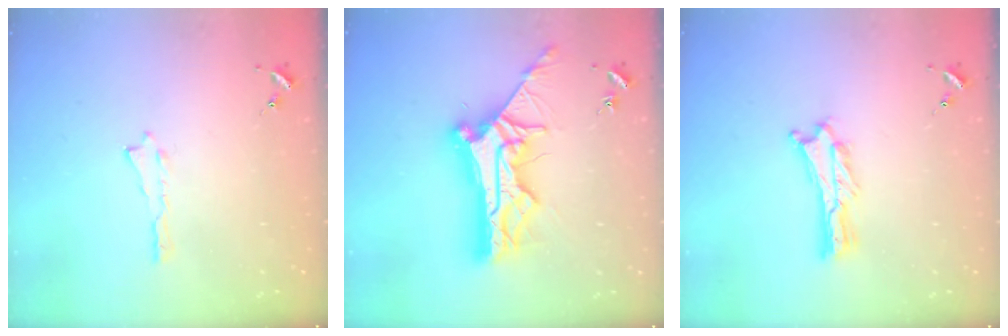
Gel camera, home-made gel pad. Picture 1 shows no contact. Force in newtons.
{"total": 12.0, "press": 12.0, "slide": 1.2}
{"total": 1.3, "press": 1.3, "slide": 0.3}